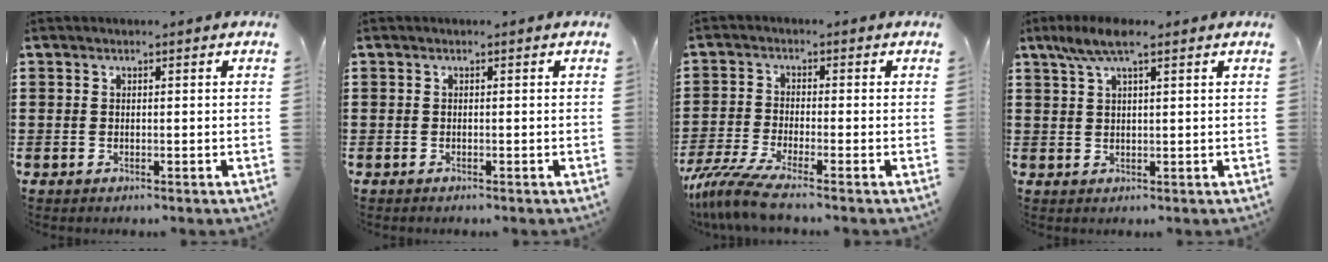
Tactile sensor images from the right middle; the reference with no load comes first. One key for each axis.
{"total": 0.0}
{"total": 5.8, "fx": -4.6, "fy": 0.2, "fz": 3.5, "tx": -0.100, "ty": -0.026, "tz": -0.098}
{"total": 5.1, "fx": 3.1, "fy": 1.0, "fz": 3.9, "tx": -0.082, "ty": 0.007, "tz": 0.054}